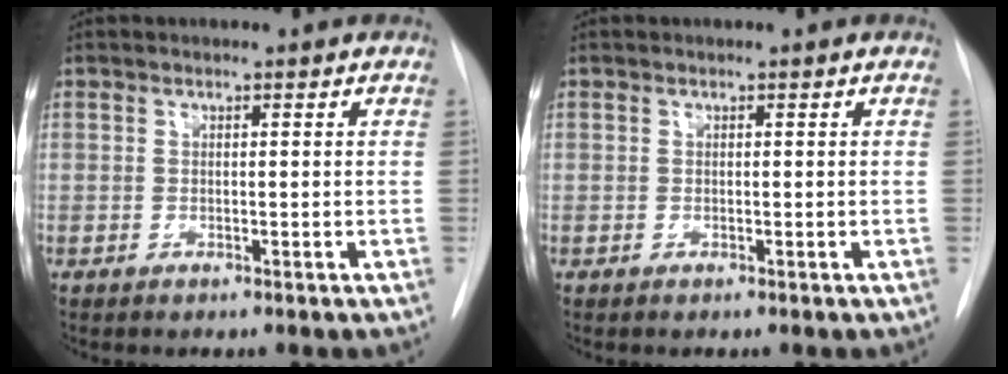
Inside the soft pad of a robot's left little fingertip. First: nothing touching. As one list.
[{"total": 0.0}]